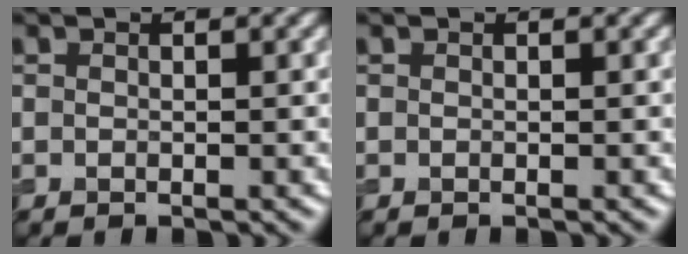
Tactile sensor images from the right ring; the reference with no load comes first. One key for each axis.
{"total": 0.0}